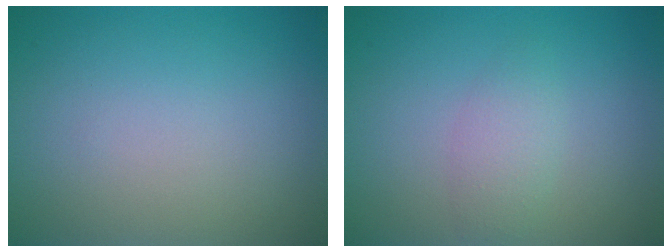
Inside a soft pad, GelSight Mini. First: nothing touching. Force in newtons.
{"total": 1.8, "press": 1.8, "slide": 0.1}